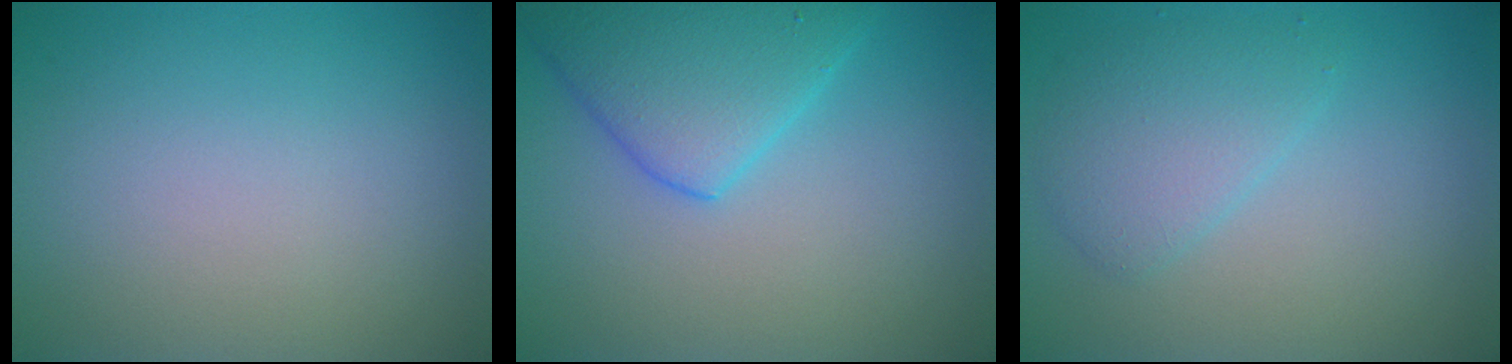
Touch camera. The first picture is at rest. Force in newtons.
{"total": 5.7, "press": 5.7, "slide": 0.3}
{"total": 3.0, "press": 3.0, "slide": 0.2}